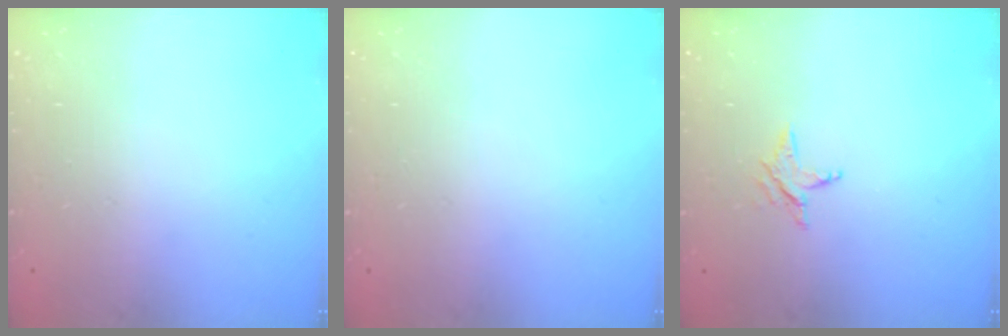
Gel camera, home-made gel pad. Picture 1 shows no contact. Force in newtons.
{"total": 0.0}
{"total": 3.3, "press": 3.3, "slide": 0.4}